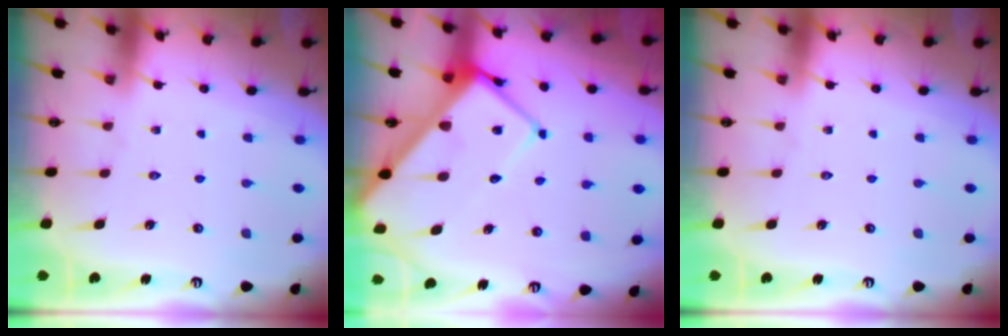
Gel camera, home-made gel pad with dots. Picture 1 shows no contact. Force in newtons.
{"total": 12.7, "press": 12.6, "slide": 1.3}
{"total": 0.0}